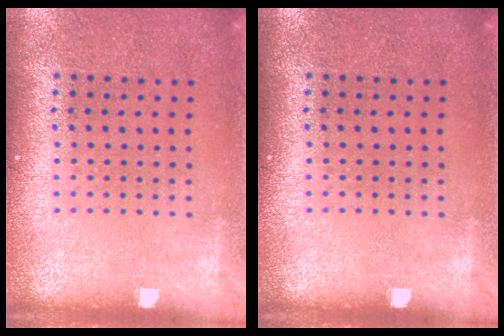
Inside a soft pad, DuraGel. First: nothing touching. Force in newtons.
{"total": 0.0}